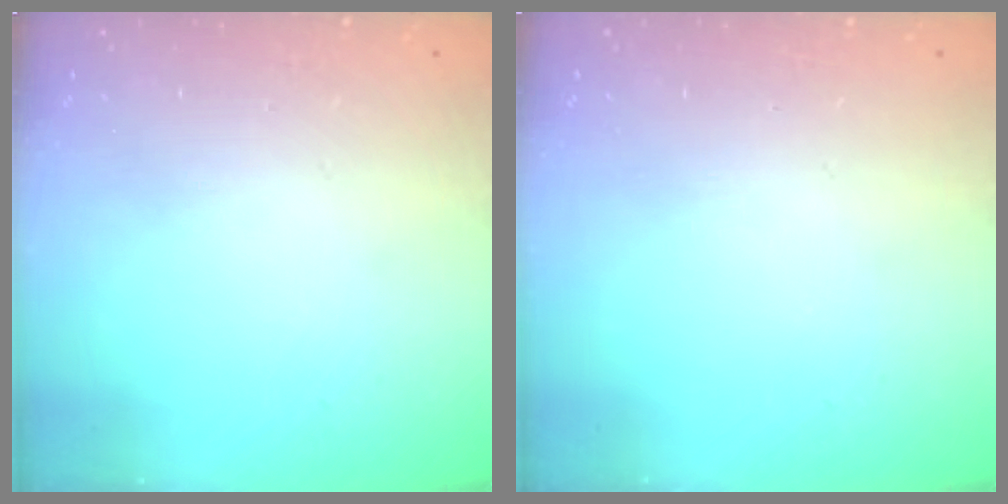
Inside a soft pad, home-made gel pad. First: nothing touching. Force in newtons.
{"total": 0.0}